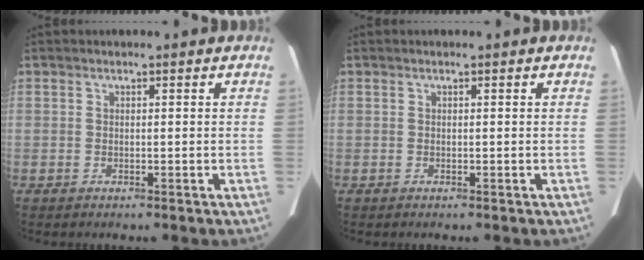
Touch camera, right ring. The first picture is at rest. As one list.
[{"total": 0.0}]